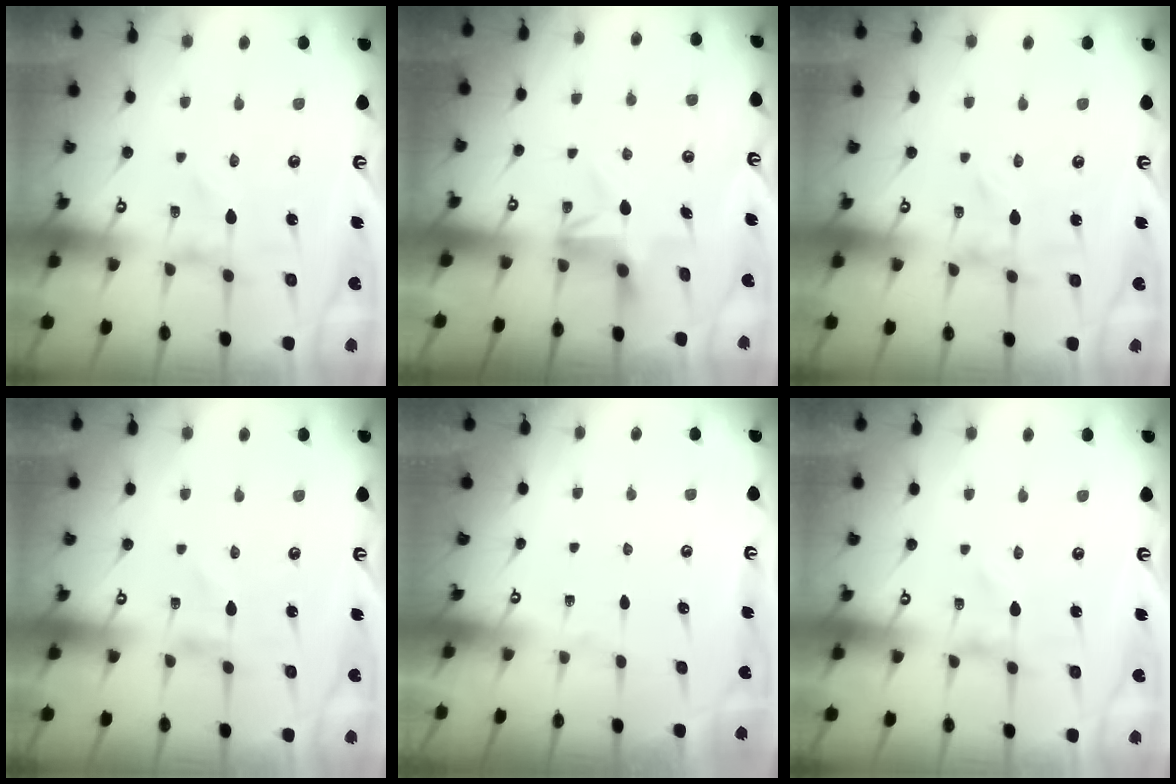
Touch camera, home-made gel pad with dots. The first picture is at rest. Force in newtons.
{"total": 5.2, "press": 5.2, "slide": 0.7}
{"total": 0.0}
{"total": 0.6, "press": 0.6, "slide": 0.1}
{"total": 0.0}
{"total": 0.0}